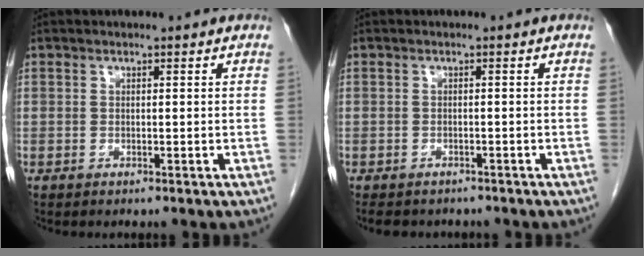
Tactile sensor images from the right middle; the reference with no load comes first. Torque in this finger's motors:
{"motor_torque": [0.04, -0.02, -0.01, 0.00]}